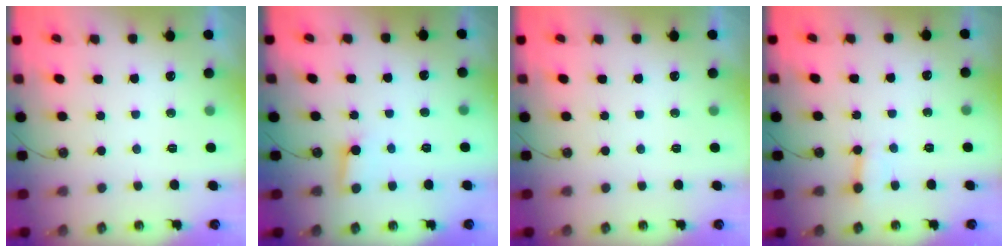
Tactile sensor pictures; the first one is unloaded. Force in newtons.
{"total": 2.9, "press": 2.9, "slide": 0.2}
{"total": 0.0}
{"total": 2.7, "press": 2.7, "slide": 0.2}